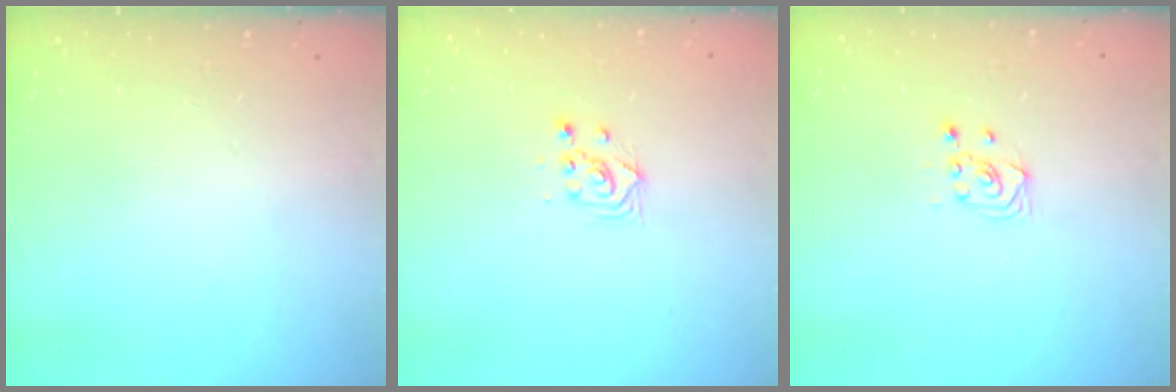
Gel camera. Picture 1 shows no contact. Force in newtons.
{"total": 3.0, "press": 3.0, "slide": 0.1}
{"total": 3.5, "press": 3.2, "slide": 1.5}